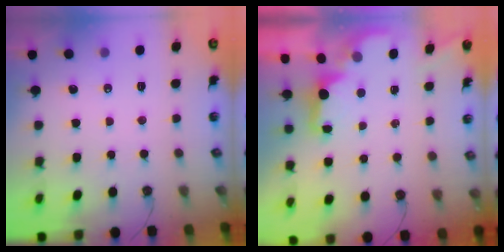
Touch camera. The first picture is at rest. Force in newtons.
{"total": 2.1, "press": 1.9, "slide": 0.8}